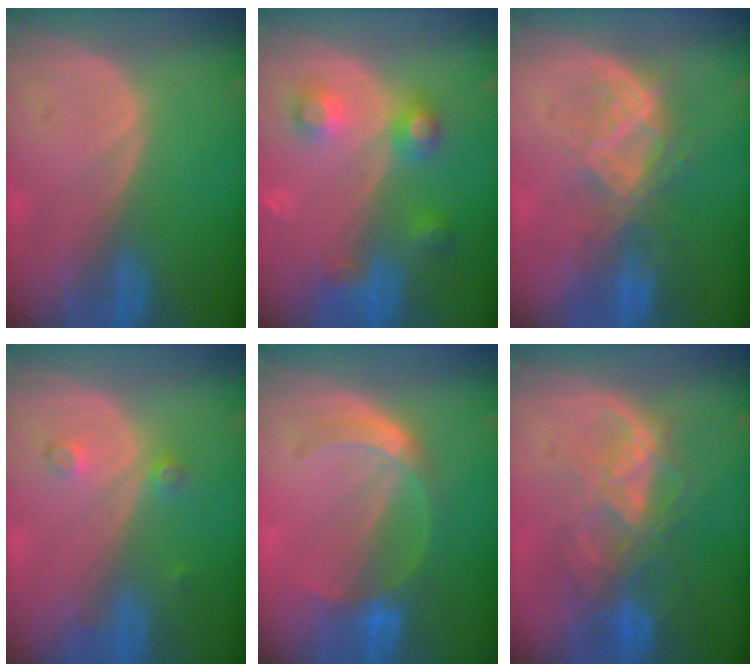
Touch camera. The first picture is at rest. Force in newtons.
{"total": 5.6, "press": 5.6, "slide": 0.3}
{"total": 6.9, "press": 6.5, "slide": 2.2}
{"total": 2.5, "press": 2.1, "slide": 1.3}
{"total": 5.5, "press": 5.2, "slide": 1.8}
{"total": 8.6, "press": 7.5, "slide": 4.2}